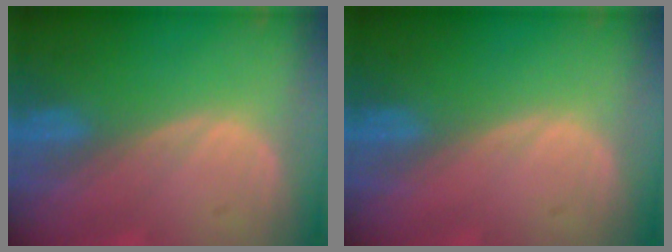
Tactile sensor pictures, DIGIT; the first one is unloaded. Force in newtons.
{"total": 0.0}